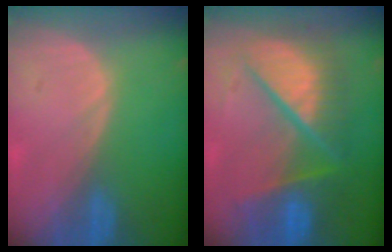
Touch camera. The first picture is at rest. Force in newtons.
{"total": 11.0, "press": 10.9, "slide": 1.4}